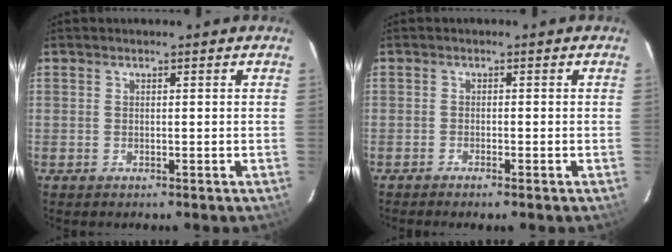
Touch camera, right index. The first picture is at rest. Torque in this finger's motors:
{"motor_torque": [0.83, -0.80, 0.30, 0.05]}